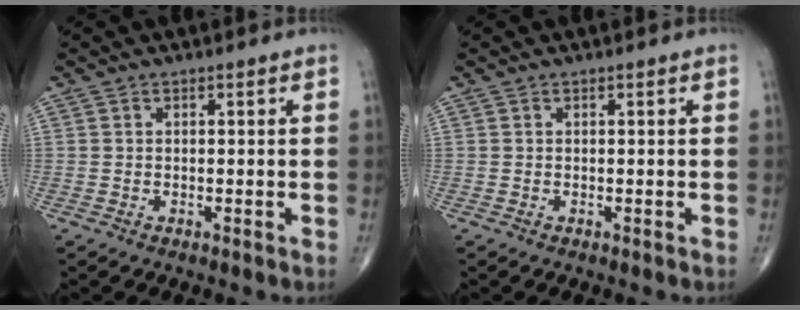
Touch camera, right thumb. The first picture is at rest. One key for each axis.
{"total": 0.0}